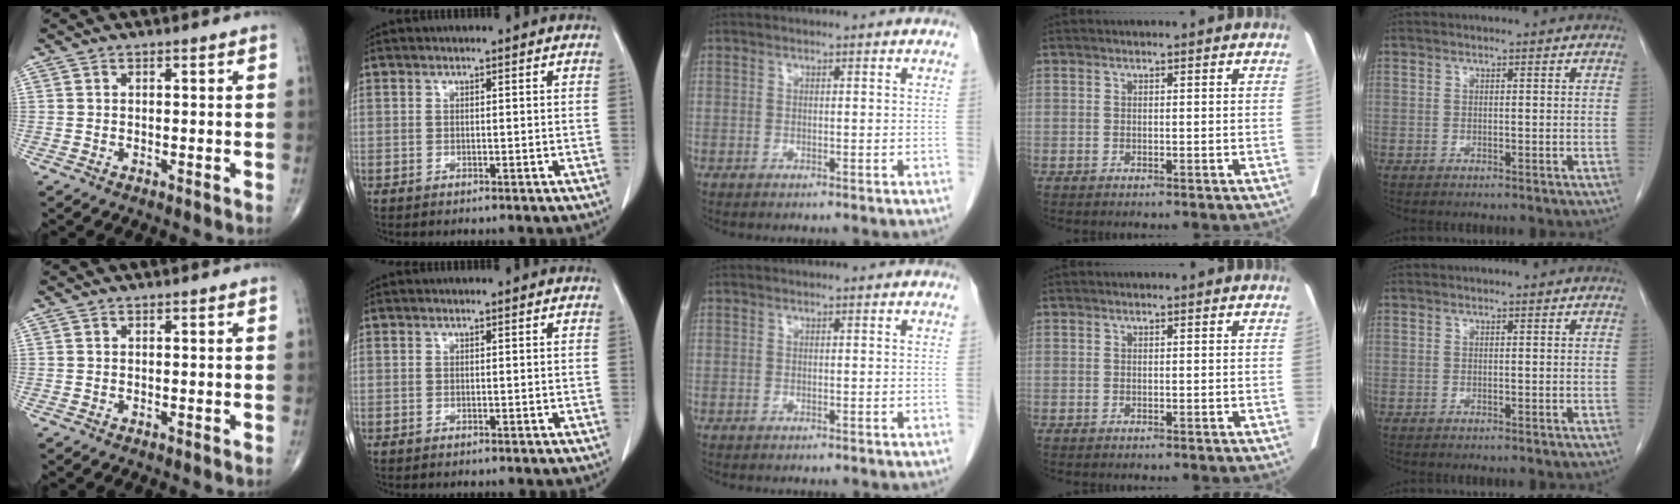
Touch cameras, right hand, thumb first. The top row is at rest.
{}